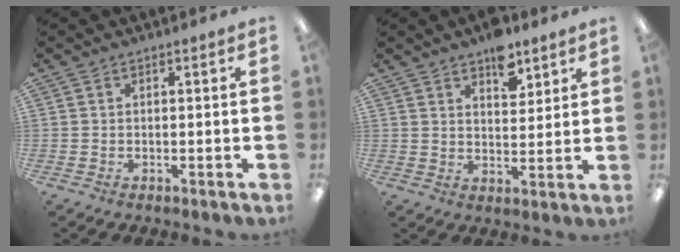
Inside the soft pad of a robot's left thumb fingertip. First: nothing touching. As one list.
[{"total": 7.4, "force": [5.4, 3.8, 3.4], "torque": [-0.035, -0.028, 0.090]}]